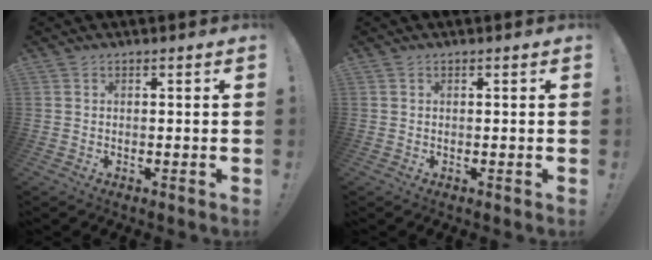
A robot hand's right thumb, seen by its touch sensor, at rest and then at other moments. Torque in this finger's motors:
{"motor_torque": [0.11, -0.05, 0.01, -0.09, 0.00]}